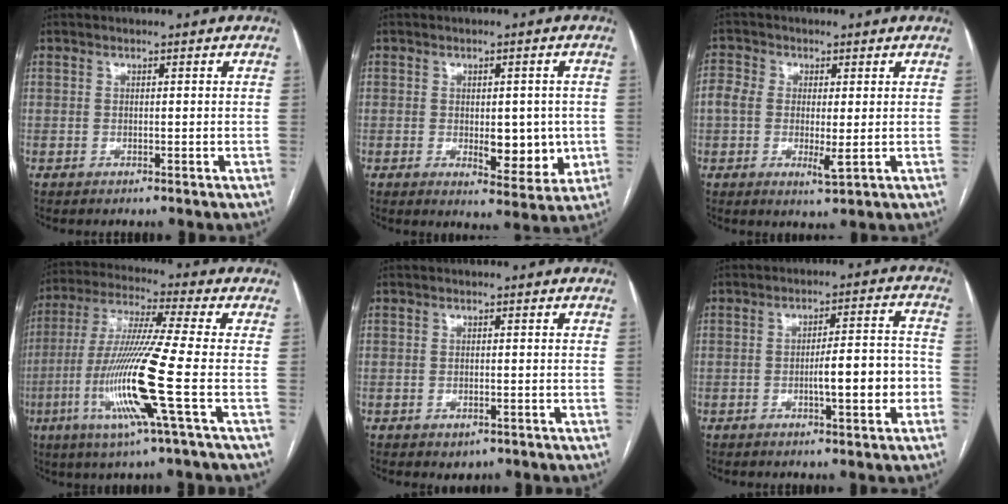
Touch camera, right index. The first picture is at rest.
{"total": 7.5, "force": [-0.7, 3.6, 6.6], "torque": [-0.076, -0.004, 0.002]}
{"total": 5.5, "force": [-0.3, 2.7, 4.8], "torque": [-0.092, -0.004, -0.007]}
{"total": 15.5, "force": [-4.4, -1.4, 14.8], "torque": [-0.303, -0.020, -0.092]}
{"total": 1.9, "force": [-1.0, 1.2, 1.1], "torque": [-0.014, 0.000, -0.004]}
{"total": 8.2, "force": [-2.4, 1.4, 7.7], "torque": [-0.117, 0.020, -0.031]}